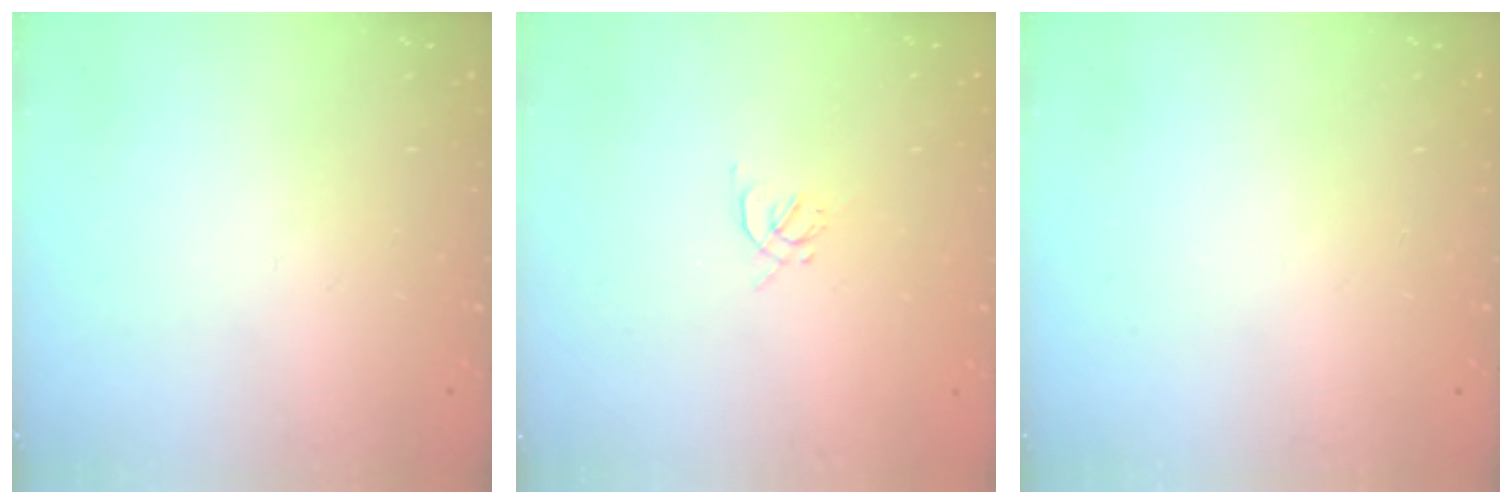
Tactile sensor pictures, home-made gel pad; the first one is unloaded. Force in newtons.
{"total": 1.2, "press": 1.2, "slide": 0.4}
{"total": 0.0}